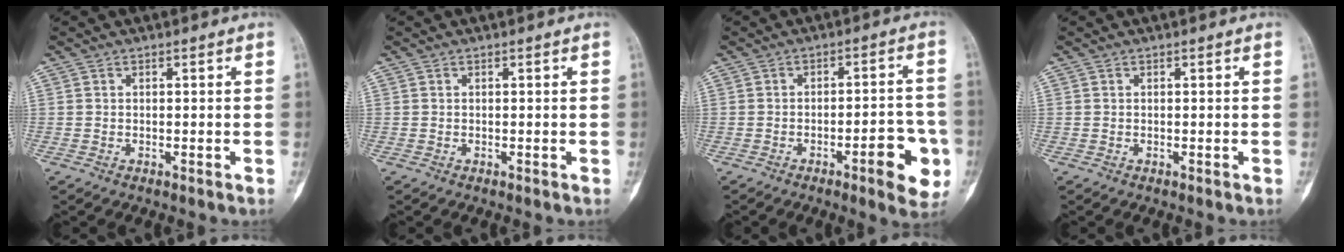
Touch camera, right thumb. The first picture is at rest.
{"total": 0.0}
{"total": 9.5, "force": [-3.7, 3.0, 8.2], "torque": [-0.085, 0.023, -0.047]}
{"total": 0.0}